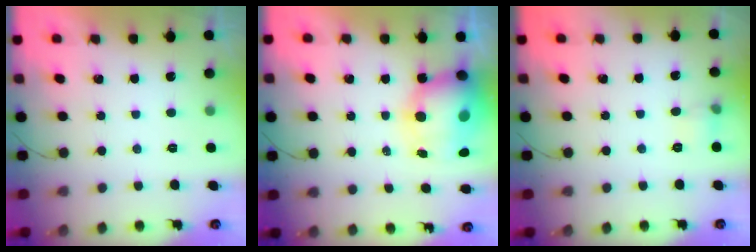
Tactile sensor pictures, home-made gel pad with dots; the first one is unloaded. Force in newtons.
{"total": 12.0, "press": 11.6, "slide": 3.0}
{"total": 5.1, "press": 4.8, "slide": 1.6}